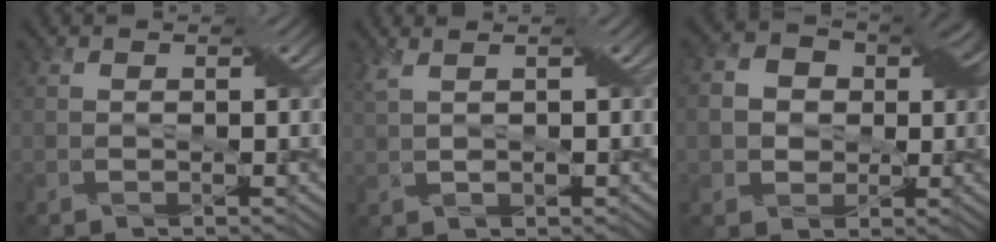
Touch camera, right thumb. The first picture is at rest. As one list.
[{"total": 2.7, "force": [1.4, 0.6, 2.3], "torque": [-0.052, 0.009, 0.023]}, {"total": 7.8, "force": [0.7, 6.7, 4.0], "torque": [-0.082, 0.011, -0.001]}]